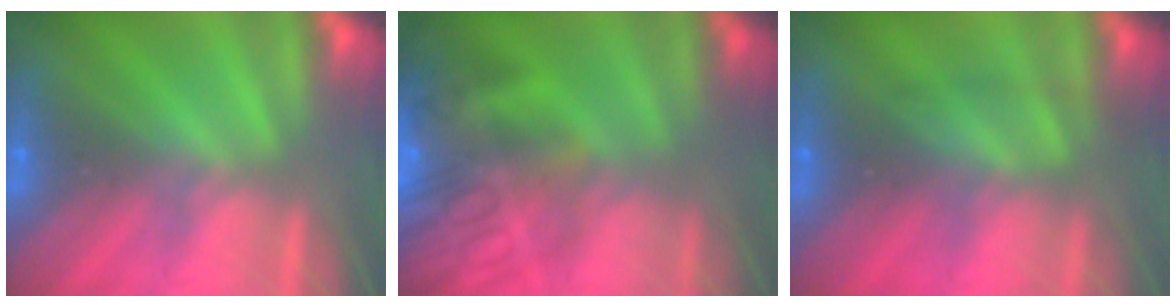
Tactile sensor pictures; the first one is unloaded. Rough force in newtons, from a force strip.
{"total": 7.3}
{"total": 2.4}